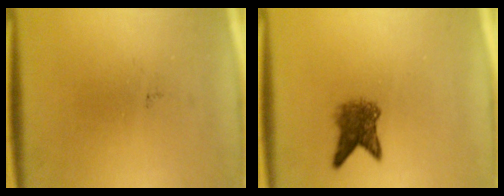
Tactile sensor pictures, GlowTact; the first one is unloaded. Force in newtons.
{"total": 4.2}